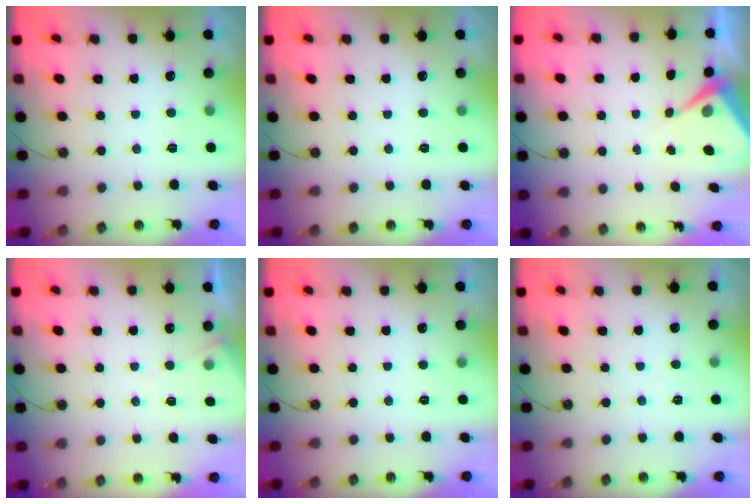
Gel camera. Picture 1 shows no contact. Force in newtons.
{"total": 0.0}
{"total": 5.5, "press": 5.4, "slide": 0.6}
{"total": 5.5, "press": 5.5, "slide": 0.6}
{"total": 0.0}
{"total": 2.9, "press": 2.9, "slide": 0.5}